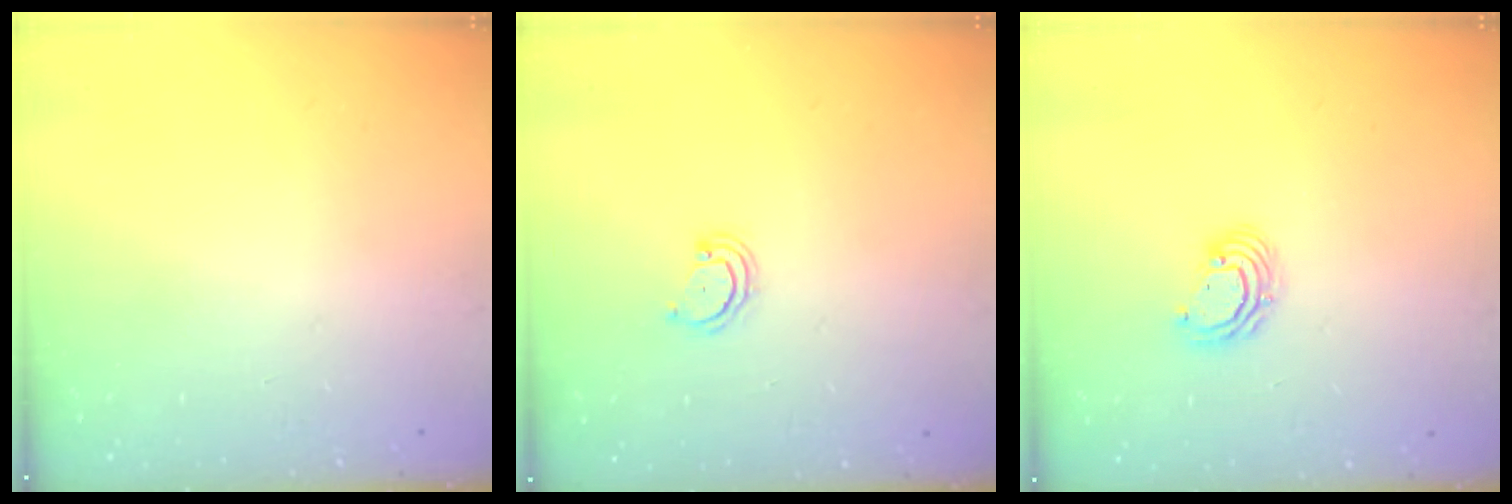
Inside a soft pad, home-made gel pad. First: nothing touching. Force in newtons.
{"total": 3.1, "press": 3.0, "slide": 0.4}
{"total": 5.7, "press": 5.7, "slide": 0.2}